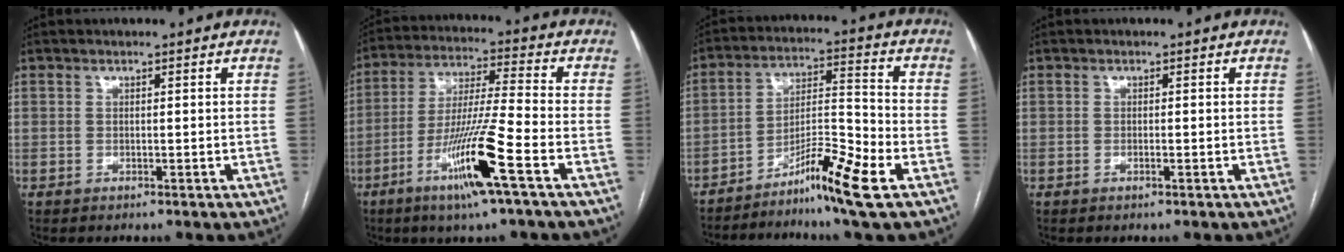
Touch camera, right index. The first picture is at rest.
{"total": 13.5, "force": [-6.3, -0.9, 11.9], "torque": [-0.234, -0.019, -0.120]}
{"total": 12.6, "force": [-7.4, -0.3, 10.2], "torque": [-0.185, -0.009, -0.126]}
{"total": 0.7, "force": [-0.3, 0.0, 0.6], "torque": [-0.014, -0.001, -0.004]}